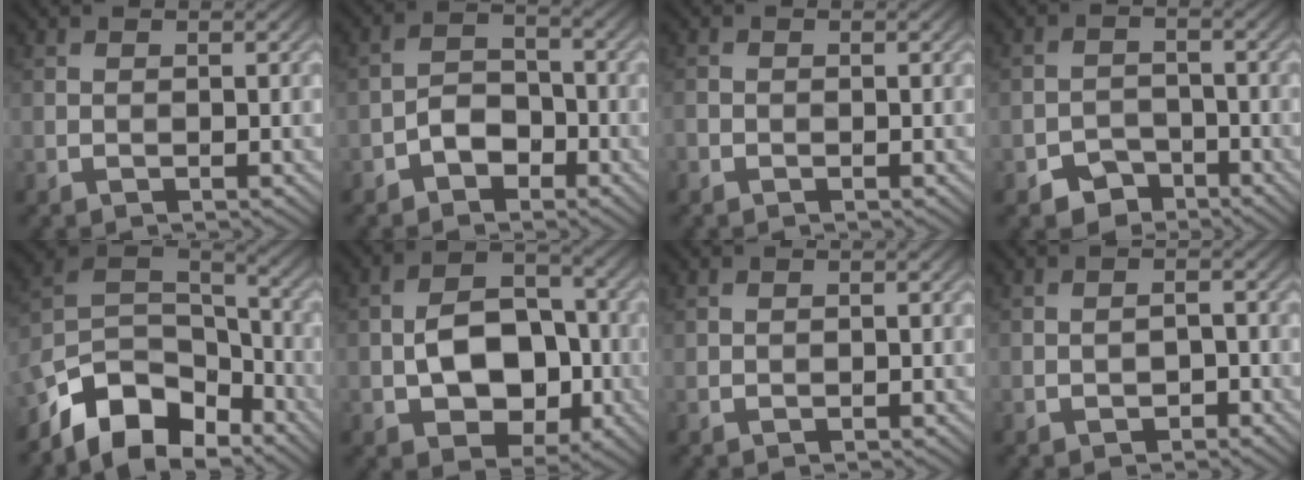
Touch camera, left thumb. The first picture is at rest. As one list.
[{"total": 4.2, "force": [-2.4, 2.6, 2.2], "torque": [-0.038, 0.009, -0.052]}, {"total": 0.9, "force": [-0.5, 0.7, 0.1], "torque": [-0.003, -0.004, -0.016]}, {"total": 3.7, "force": [-2.7, 2.2, 1.1], "torque": [-0.014, 0.000, -0.052]}, {"total": 10.8, "force": [-7.8, 5.3, 5.4], "torque": [-0.104, 0.002, -0.158]}, {"total": 9.4, "force": [-1.7, 6.2, 6.8], "torque": [-0.117, 0.004, -0.033]}, {"total": 0.0}, {"total": 1.7, "force": [-0.8, 0.9, 1.1], "torque": [-0.017, 0.004, -0.015]}]